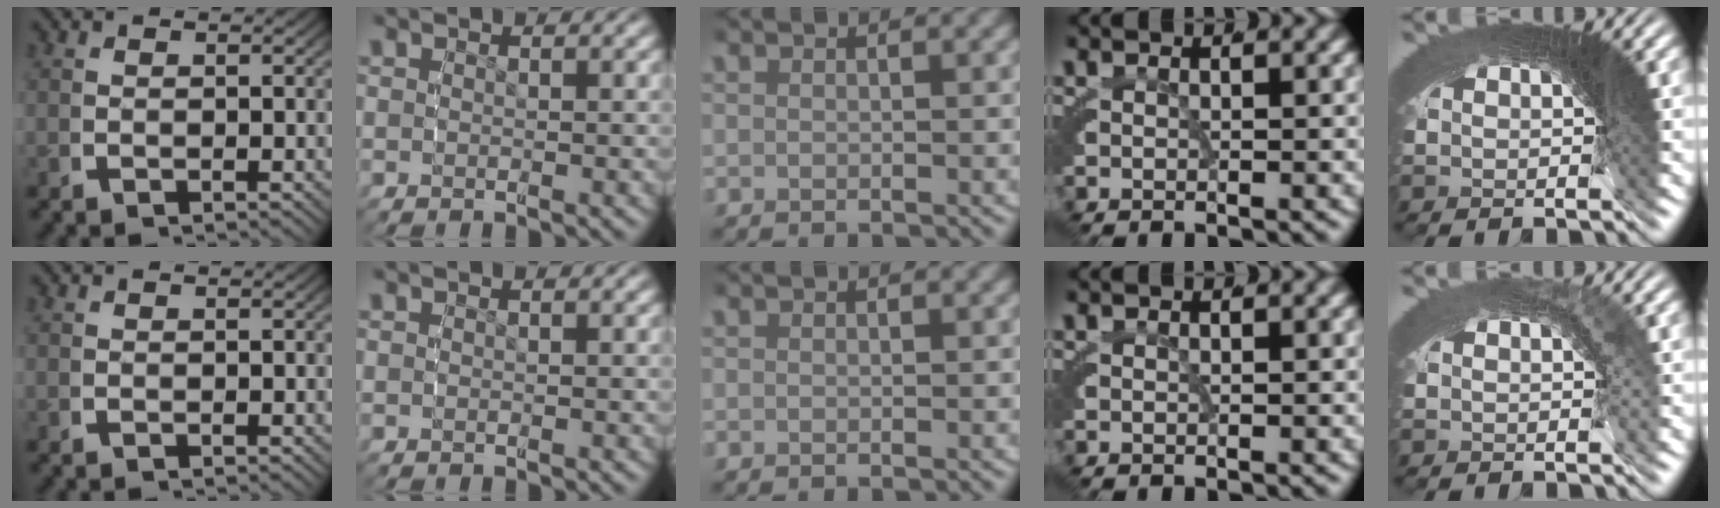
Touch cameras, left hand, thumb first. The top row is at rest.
{"little": {"total": 6.5, "force": [-0.9, -2.0, -6.2], "torque": [0.065, -0.014, -0.006]}}